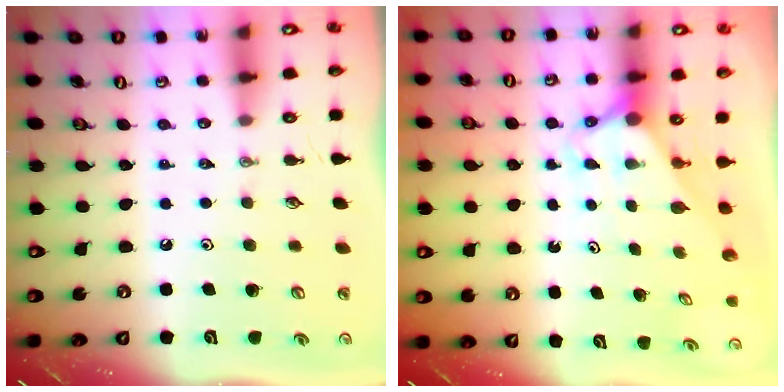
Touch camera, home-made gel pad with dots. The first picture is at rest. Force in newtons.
{"total": 2.8, "press": 2.8, "slide": 0.0}